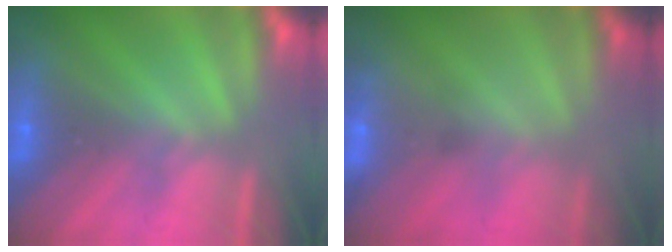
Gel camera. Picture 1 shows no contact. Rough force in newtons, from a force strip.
{"total": 2.2}